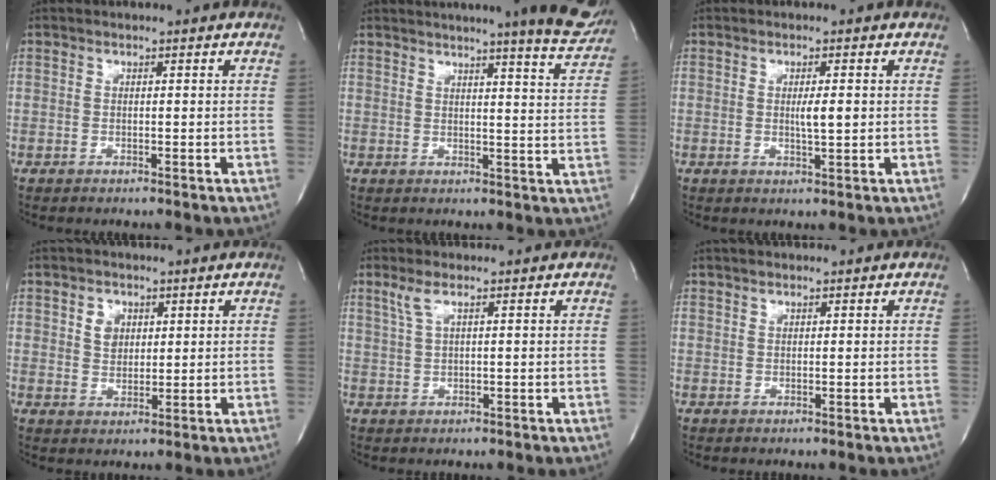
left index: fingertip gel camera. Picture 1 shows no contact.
{"total": 12.1, "force": [10.6, 0.1, 6.0], "torque": [-0.072, -0.035, 0.108]}
{"total": 2.8, "force": [0.0, 0.4, 2.7], "torque": [-0.048, -0.007, 0.000]}
{"total": 3.2, "force": [1.2, 2.6, 1.5], "torque": [-0.026, 0.000, 0.024]}
{"total": 2.6, "force": [1.3, 0.3, 2.2], "torque": [-0.060, 0.008, 0.033]}
{"total": 0.9, "force": [0.6, 0.5, 0.5], "torque": [-0.010, 0.000, 0.010]}